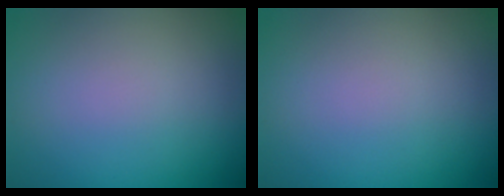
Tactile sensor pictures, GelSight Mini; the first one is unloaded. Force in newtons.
{"total": 0.0}